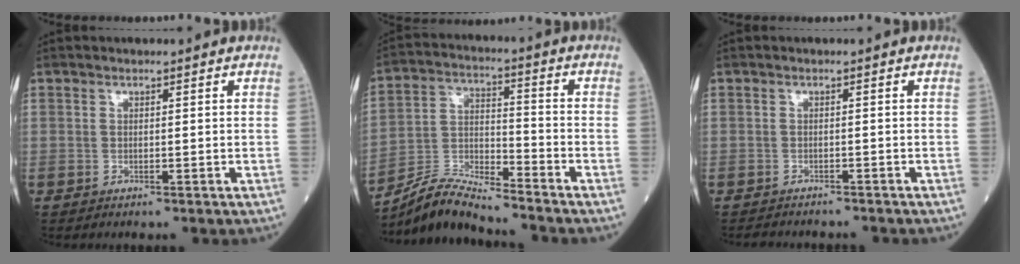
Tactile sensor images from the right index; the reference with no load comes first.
{"total": 9.3, "force": [-9.0, 0.1, 2.4], "torque": [-0.054, 0.004, -0.170]}
{"total": 4.9, "force": [-4.6, 1.0, 1.1], "torque": [-0.011, -0.006, -0.062]}